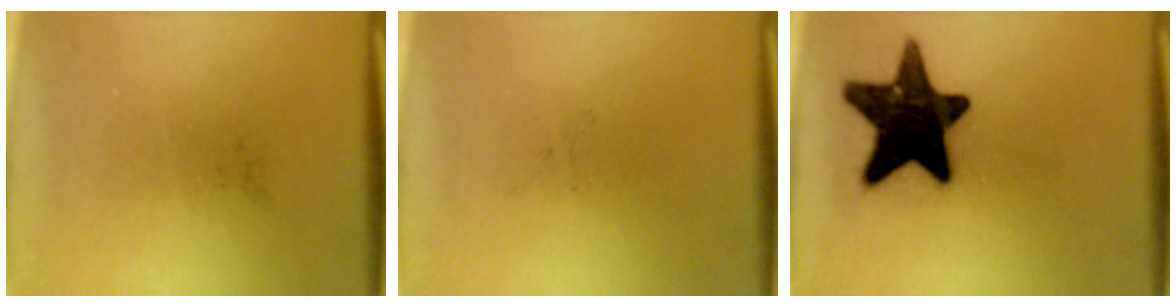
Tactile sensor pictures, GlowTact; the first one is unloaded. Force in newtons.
{"total": 0.0}
{"total": 16.9}